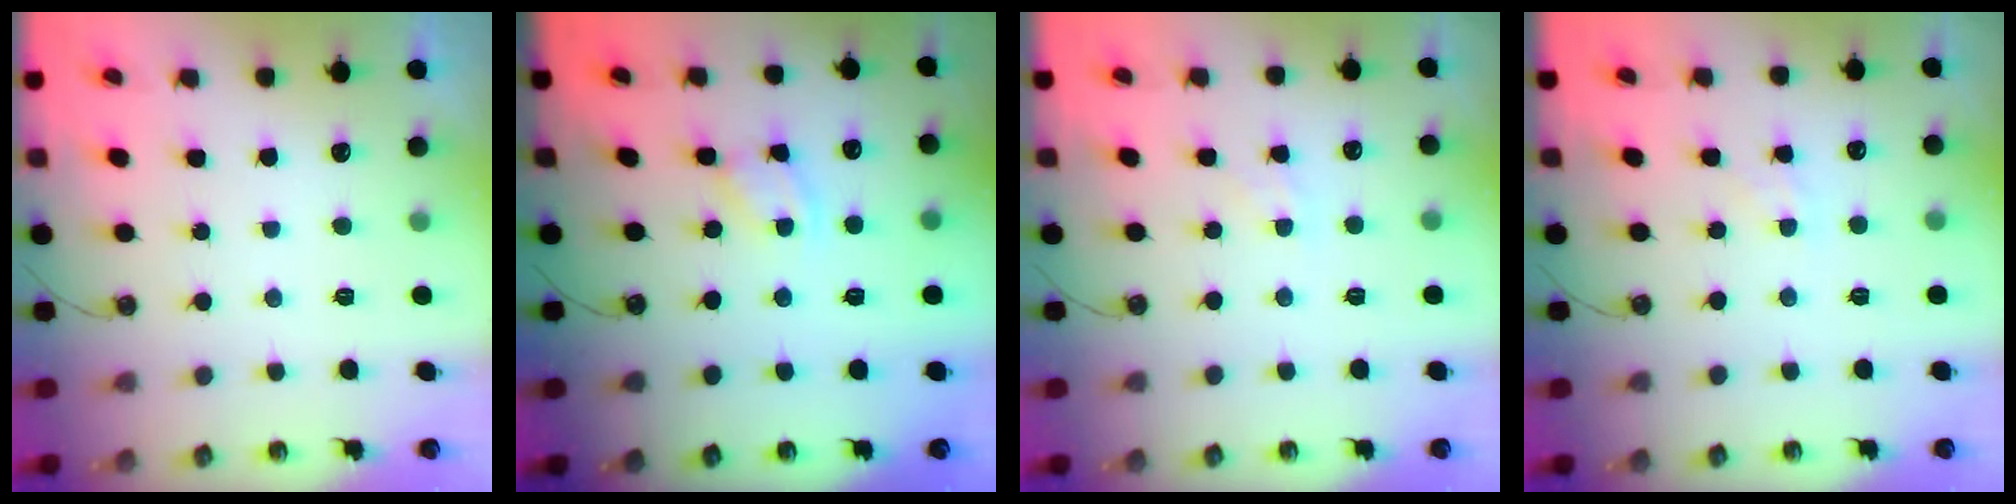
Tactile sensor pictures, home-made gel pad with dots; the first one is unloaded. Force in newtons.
{"total": 2.7, "press": 2.7, "slide": 0.4}
{"total": 3.0, "press": 3.0, "slide": 0.4}
{"total": 3.0, "press": 3.0, "slide": 0.4}